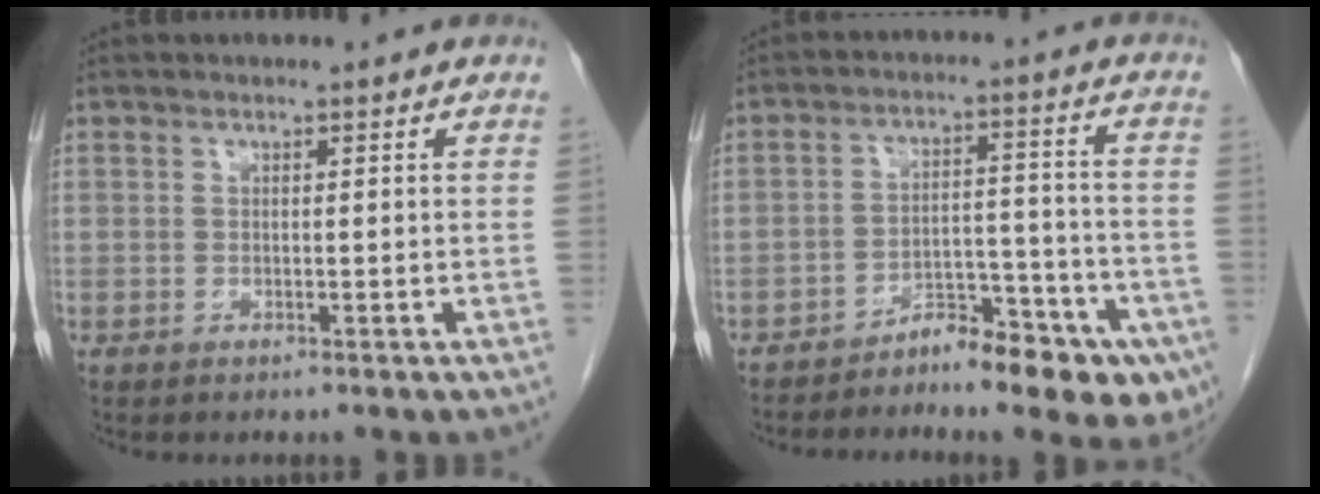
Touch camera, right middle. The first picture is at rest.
{"total": 10.9, "force": [-7.5, 3.5, 7.0], "torque": [-0.076, 0.033, -0.111]}